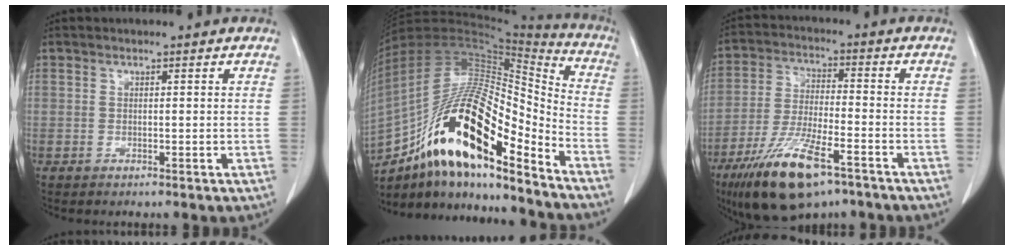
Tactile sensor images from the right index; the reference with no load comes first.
{"total": 24.1, "force": [-14.3, 5.7, 18.6], "torque": [-0.341, 0.002, -0.247]}
{"total": 14.4, "force": [-8.9, 3.6, 10.8], "torque": [-0.213, -0.025, -0.153]}